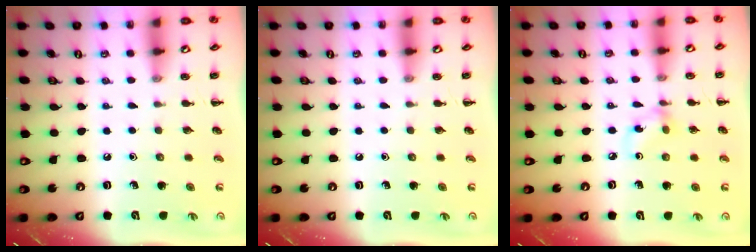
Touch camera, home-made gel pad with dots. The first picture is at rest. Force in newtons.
{"total": 0.0}
{"total": 4.0, "press": 3.8, "slide": 1.2}